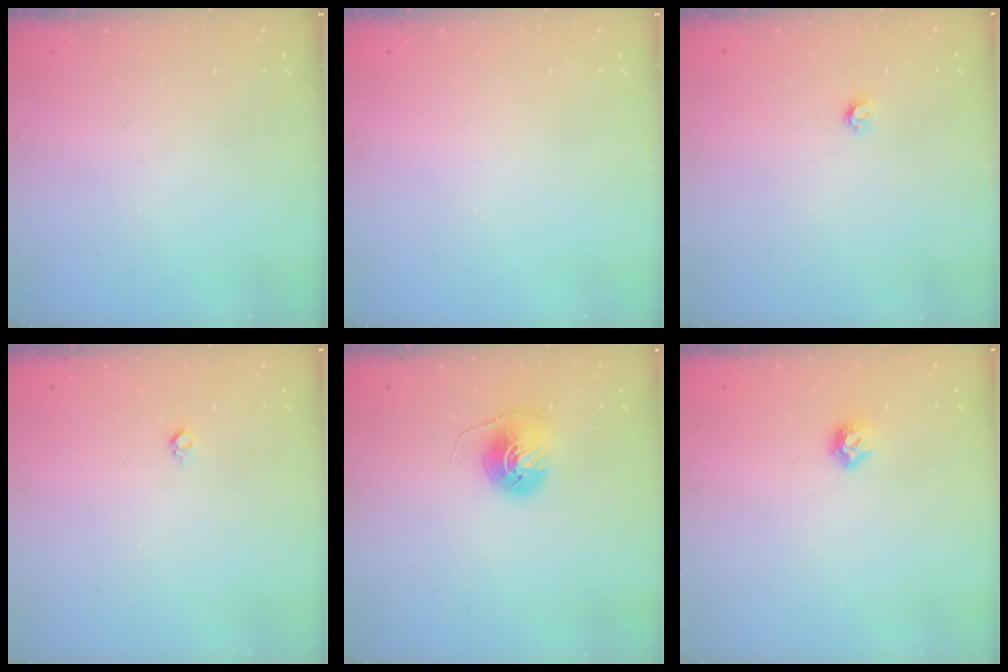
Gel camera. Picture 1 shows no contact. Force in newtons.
{"total": 0.0}
{"total": 3.2, "press": 3.2, "slide": 0.3}
{"total": 3.0, "press": 2.9, "slide": 0.4}
{"total": 6.8, "press": 6.8, "slide": 0.4}
{"total": 5.8, "press": 5.7, "slide": 0.9}